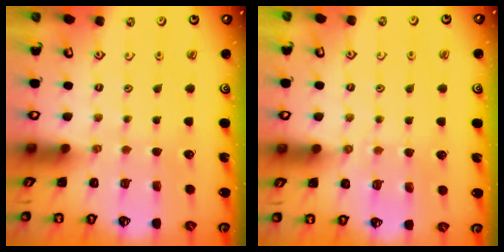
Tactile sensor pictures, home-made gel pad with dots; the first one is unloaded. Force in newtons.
{"total": 2.5, "press": 2.5, "slide": 0.4}